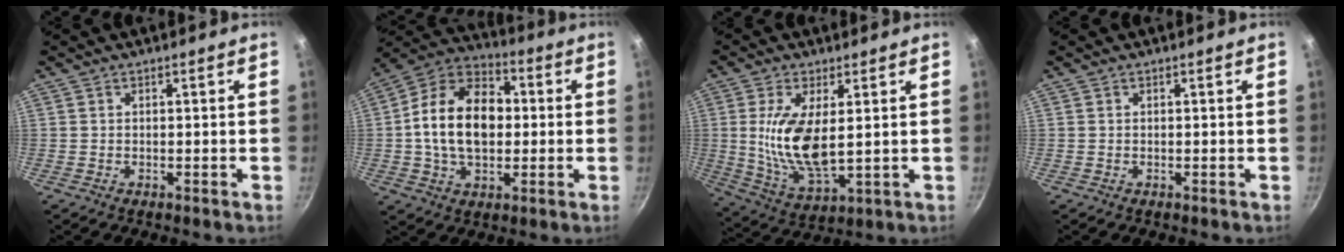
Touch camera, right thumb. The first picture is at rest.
{"total": 17.7, "force": [0.4, 12.0, 13.0], "torque": [-0.190, 0.030, -0.008]}
{"total": 12.9, "force": [1.7, 5.5, 11.6], "torque": [-0.225, -0.019, 0.041]}
{"total": 0.0}